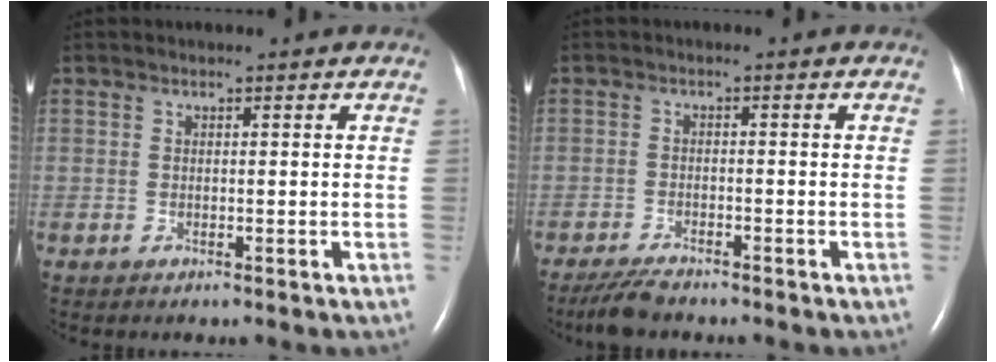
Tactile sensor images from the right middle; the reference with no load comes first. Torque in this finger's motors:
{"motor_torque": [0.26, -0.25, -0.01, 0.00]}